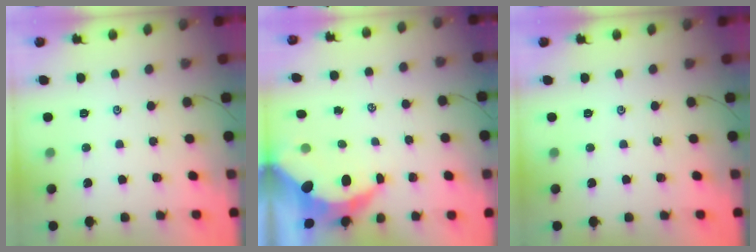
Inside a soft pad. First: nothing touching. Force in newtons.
{"total": 8.5, "press": 8.4, "slide": 1.3}
{"total": 0.0}